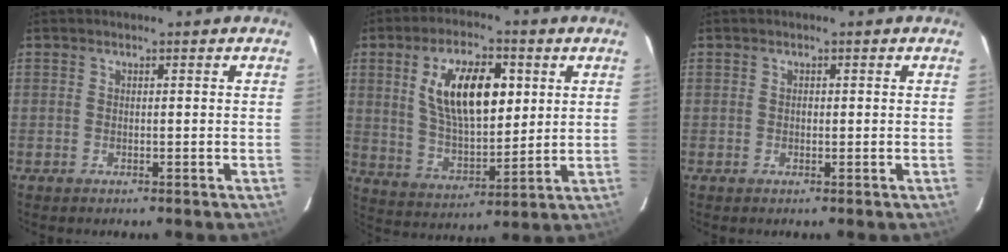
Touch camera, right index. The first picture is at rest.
{"total": 15.3, "force": [4.6, 7.0, 12.8], "torque": [-0.226, 0.011, 0.091]}
{"total": 0.5, "force": [0.0, 0.5, 0.2], "torque": [0.000, 0.002, 0.000]}